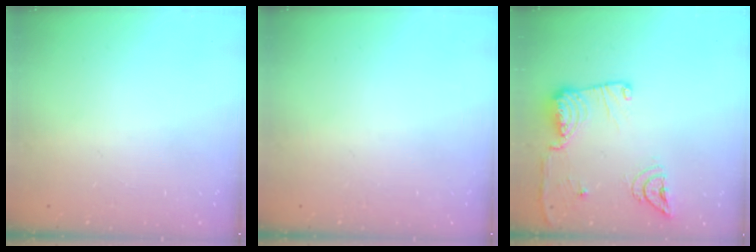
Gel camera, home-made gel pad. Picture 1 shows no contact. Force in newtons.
{"total": 0.0}
{"total": 15.4, "press": 15.3, "slide": 1.9}